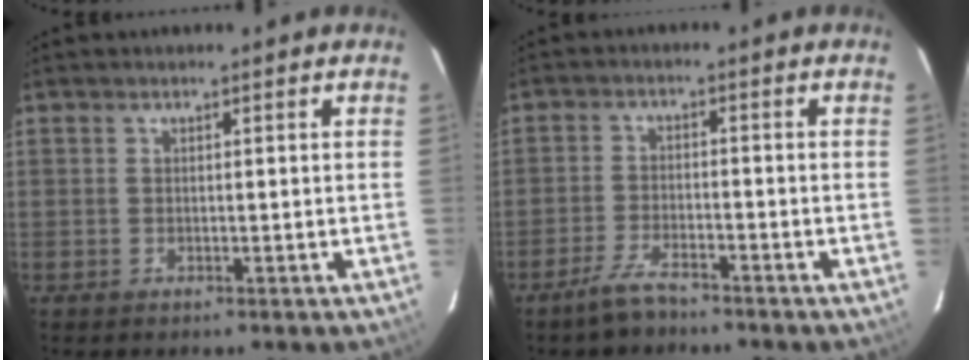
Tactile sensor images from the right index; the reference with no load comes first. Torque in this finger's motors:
{"motor_torque": [0.42, -0.26, 0.16, 0.02]}